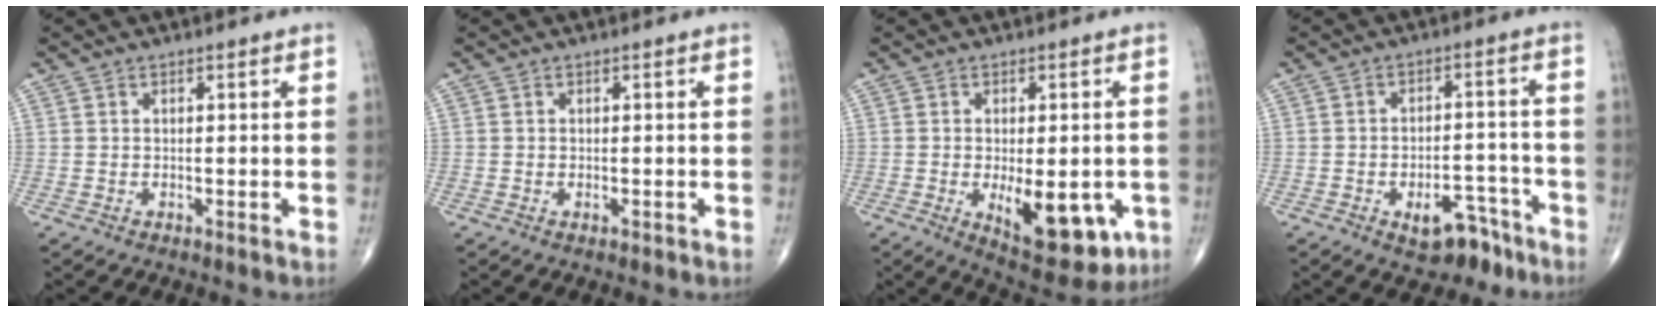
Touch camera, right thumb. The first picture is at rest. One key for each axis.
{"total": 0.6, "fx": -0.2, "fy": 0.3, "fz": 0.4, "tx": -0.007, "ty": 0.001, "tz": -0.002}
{"total": 13.5, "fx": -3.7, "fy": 6.2, "fz": 11.4, "tx": -0.137, "ty": -0.013, "tz": -0.034}
{"total": 8.5, "fx": -5.2, "fy": 4.6, "fz": 4.9, "tx": -0.043, "ty": 0.044, "tz": -0.067}